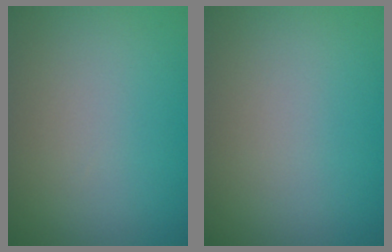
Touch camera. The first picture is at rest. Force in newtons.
{"total": 0.0}